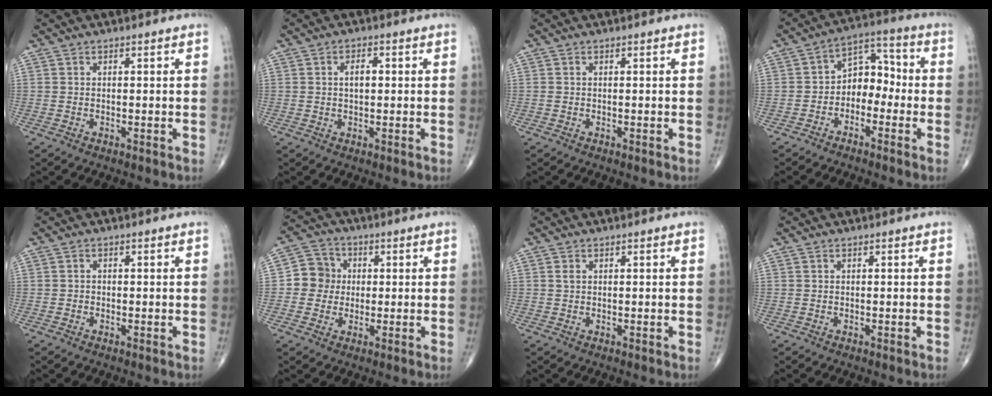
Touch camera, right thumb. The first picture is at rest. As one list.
[{"total": 3.0, "force": [0.4, 1.5, 2.5], "torque": [-0.039, 0.001, 0.006]}, {"total": 0.0}, {"total": 7.8, "force": [-2.1, 5.6, 5.0], "torque": [-0.044, 0.044, -0.051]}, {"total": 0.6, "force": [-0.2, 0.5, 0.2], "torque": [0.002, 0.003, -0.007]}, {"total": 6.7, "force": [0.1, 6.4, 2.0], "torque": [-0.003, 0.012, -0.010]}, {"total": 0.9, "force": [0.3, 0.6, 0.5], "torque": [-0.010, 0.002, 0.006]}, {"total": 0.0}]